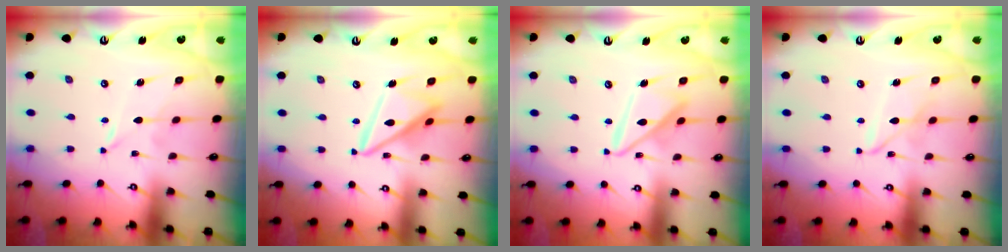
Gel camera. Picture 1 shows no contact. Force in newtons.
{"total": 14.3, "press": 14.2, "slide": 1.5}
{"total": 13.7, "press": 13.7, "slide": 1.5}
{"total": 5.0, "press": 4.9, "slide": 0.4}